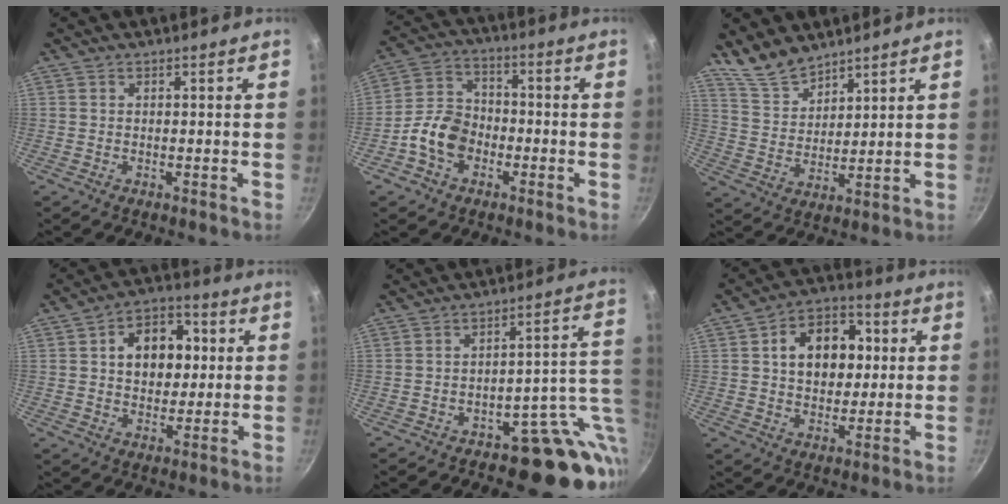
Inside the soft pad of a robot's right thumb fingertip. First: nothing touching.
{"total": 9.3, "force": [-3.4, 7.0, 5.2], "torque": [-0.071, 0.034, -0.076]}
{"total": 8.2, "force": [7.1, 3.2, 2.4], "torque": [-0.029, -0.037, 0.146]}
{"total": 12.6, "force": [2.4, 9.2, 8.3], "torque": [-0.083, 0.009, 0.028]}
{"total": 12.9, "force": [-3.8, 7.1, 10.0], "torque": [-0.061, 0.033, -0.049]}
{"total": 14.1, "force": [2.7, 10.3, 9.3], "torque": [-0.101, 0.014, 0.033]}